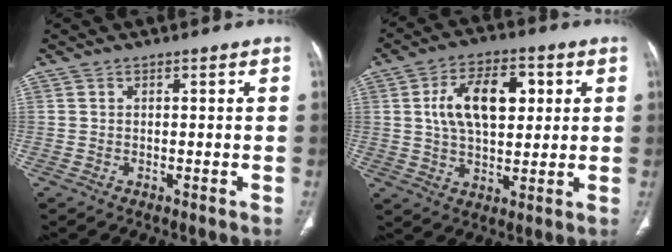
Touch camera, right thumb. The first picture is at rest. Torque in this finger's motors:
{"motor_torque": [0.10, 0.21, 0.81, 0.05, 0.22]}